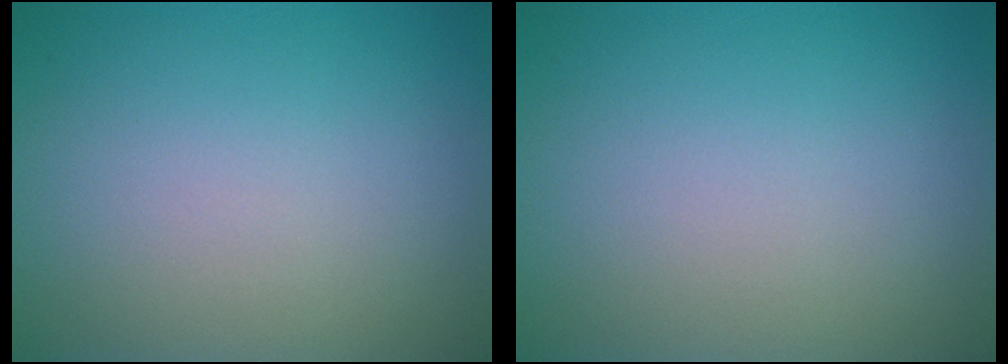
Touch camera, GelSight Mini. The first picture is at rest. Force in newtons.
{"total": 0.0}